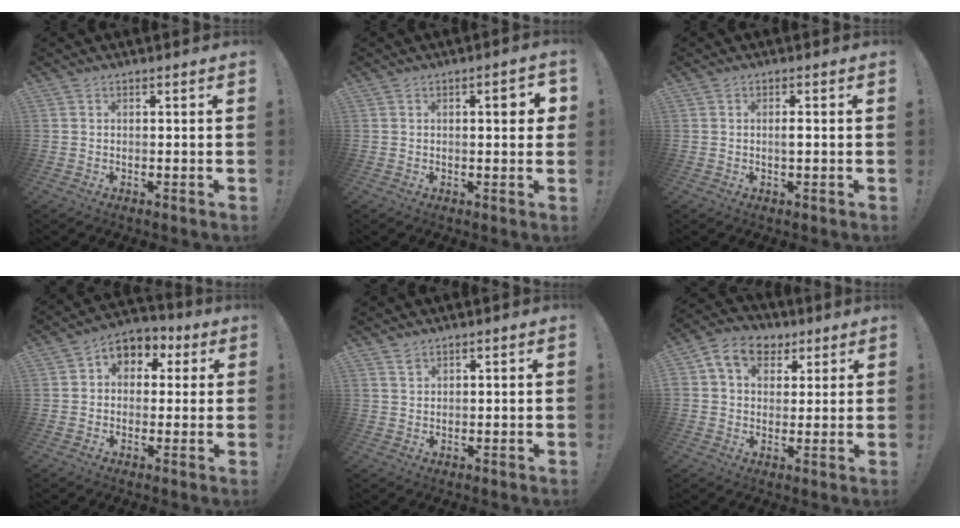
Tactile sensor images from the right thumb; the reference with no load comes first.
{"total": 3.6, "force": [0.6, 0.8, 3.5], "torque": [-0.033, -0.007, 0.001]}
{"total": 1.7, "force": [-0.3, 0.3, 1.6], "torque": [-0.022, -0.001, -0.008]}
{"total": 6.3, "force": [0.3, 5.7, 2.6], "torque": [-0.032, 0.006, 0.011]}
{"total": 1.6, "force": [1.4, 0.8, 0.5], "torque": [0.000, -0.008, 0.024]}
{"total": 10.0, "force": [4.2, 7.6, 5.0], "torque": [-0.079, -0.006, 0.081]}